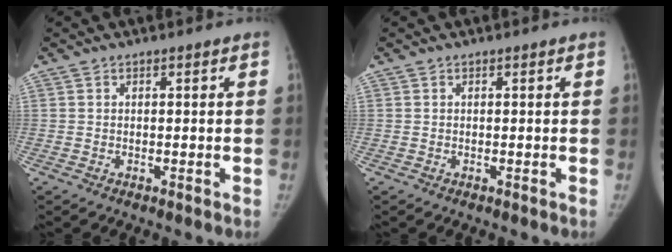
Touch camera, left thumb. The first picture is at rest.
{"total": 0.0}